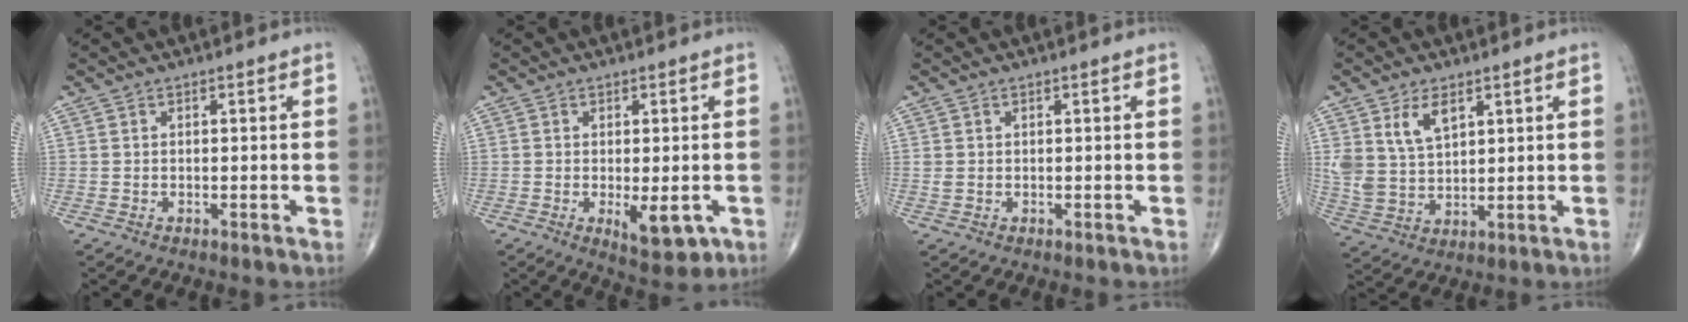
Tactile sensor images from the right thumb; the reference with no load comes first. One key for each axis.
{"total": 6.6, "fx": -1.8, "fy": 2.7, "fz": 5.7, "tx": -0.072, "ty": -0.013, "tz": -0.018}
{"total": 1.0, "fx": 0.1, "fy": 0.8, "fz": 0.6, "tx": -0.014, "ty": 0.001, "tz": 0.005}
{"total": 8.4, "fx": 4.0, "fy": 4.9, "fz": 5.5, "tx": -0.096, "ty": -0.017, "tz": 0.089}